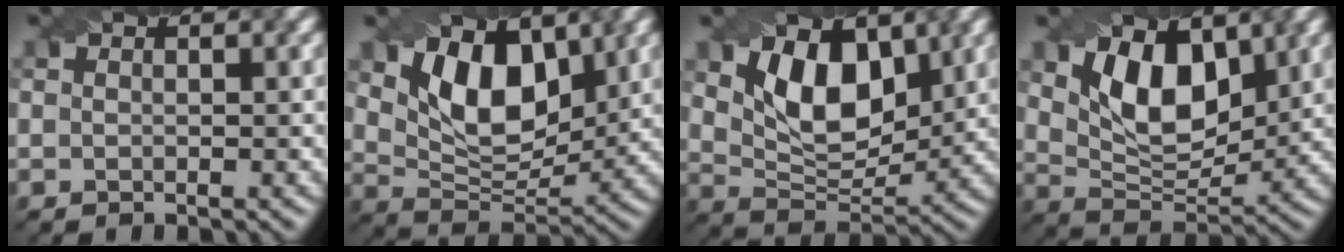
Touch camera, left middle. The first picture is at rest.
{"total": 8.2, "force": [3.2, 4.8, 5.9], "torque": [-0.109, -0.009, 0.055]}
{"total": 7.2, "force": [2.6, 4.3, 5.1], "torque": [-0.095, -0.010, 0.045]}
{"total": 7.4, "force": [2.9, 4.2, 5.3], "torque": [-0.099, -0.009, 0.050]}